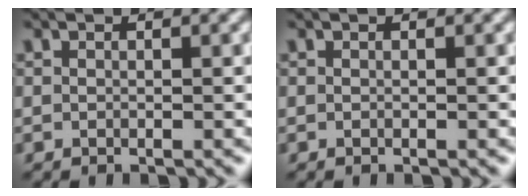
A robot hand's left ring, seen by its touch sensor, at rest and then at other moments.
{"total": 0.0}